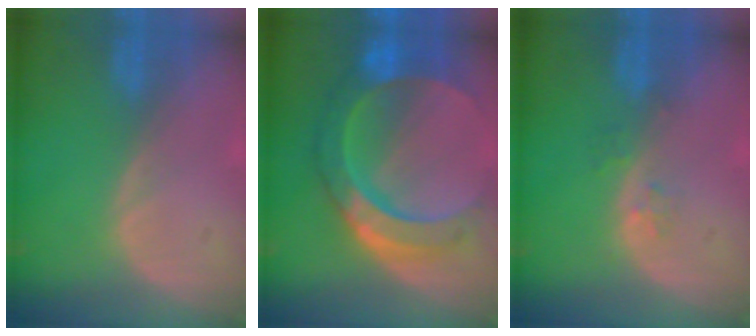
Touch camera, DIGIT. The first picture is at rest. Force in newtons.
{"total": 11.0, "press": 10.9, "slide": 1.1}
{"total": 1.6, "press": 1.6, "slide": 0.1}